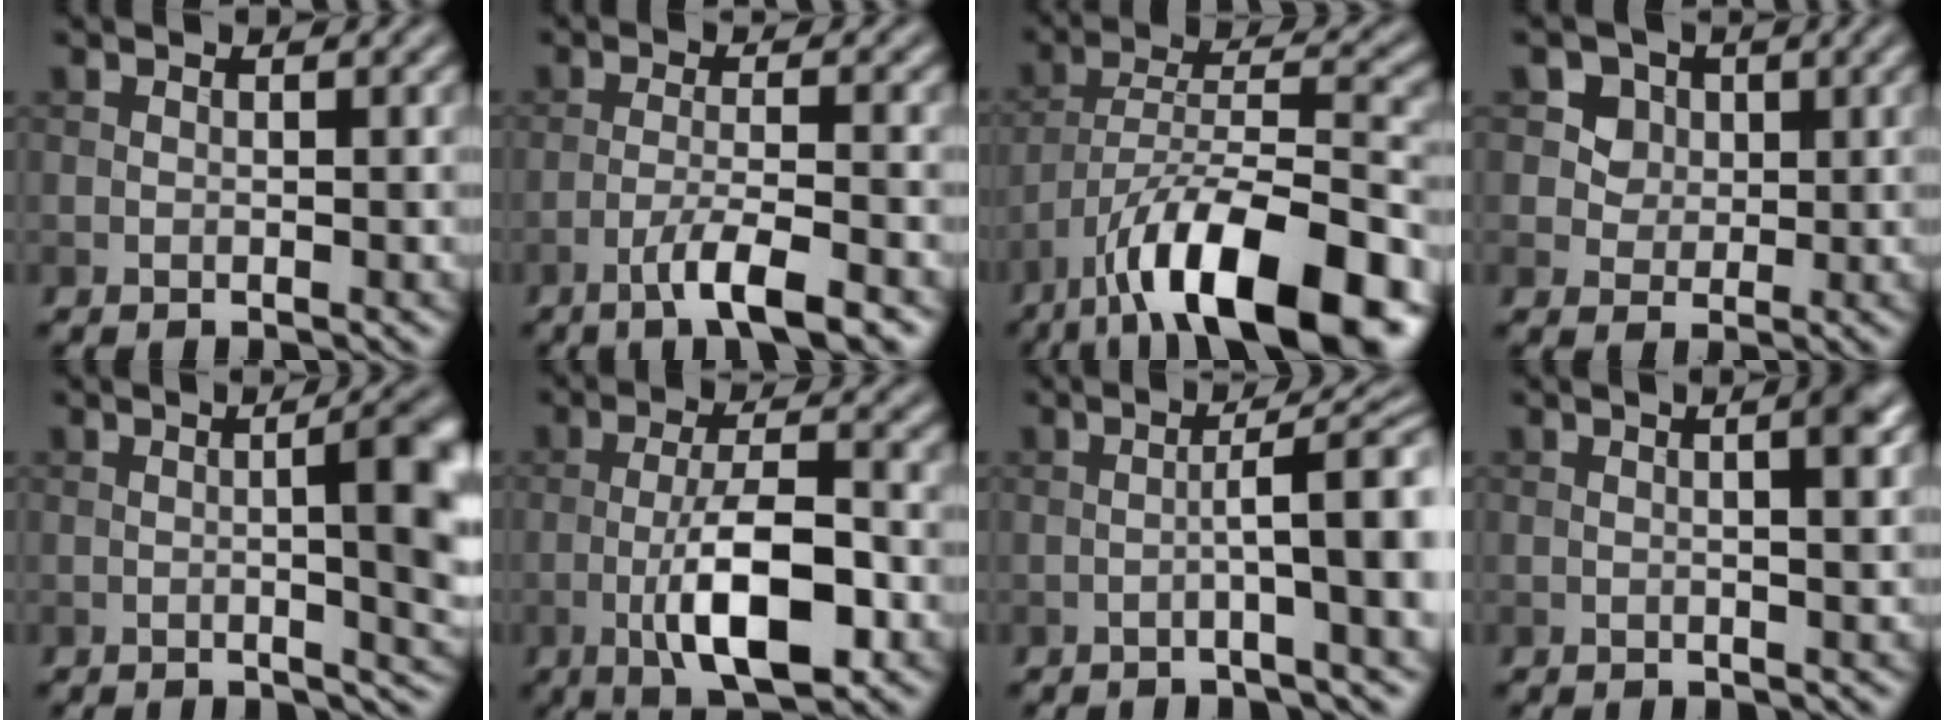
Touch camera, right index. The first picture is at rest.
{"total": 4.6, "force": [-2.8, 0.6, 3.6], "torque": [-0.061, 0.003, -0.056]}
{"total": 14.0, "force": [-9.2, 4.0, 9.9], "torque": [-0.158, 0.012, -0.159]}
{"total": 5.7, "force": [2.7, 4.4, 2.2], "torque": [-0.042, -0.001, 0.045]}
{"total": 9.1, "force": [-0.1, 2.9, 8.6], "torque": [-0.088, 0.002, -0.001]}
{"total": 8.4, "force": [-2.7, 2.6, 7.5], "torque": [-0.129, 0.005, -0.049]}
{"total": 7.0, "force": [-0.9, 1.3, 6.8], "torque": [-0.096, 0.015, -0.020]}
{"total": 4.0, "force": [0.8, 1.5, 3.6], "torque": [-0.021, 0.018, -0.010]}